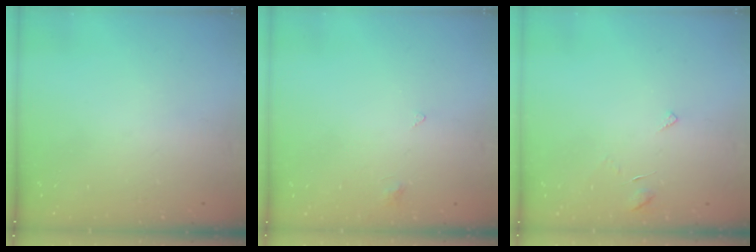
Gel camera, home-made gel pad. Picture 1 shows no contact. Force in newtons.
{"total": 2.5, "press": 2.4, "slide": 0.5}
{"total": 3.6, "press": 3.6, "slide": 0.3}